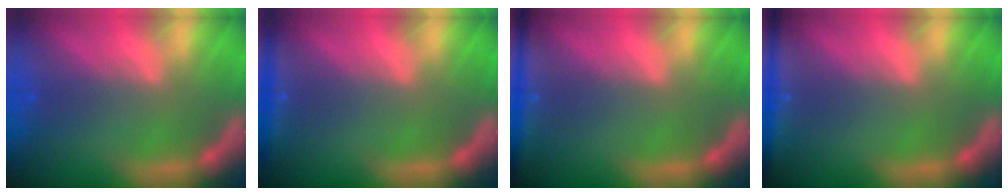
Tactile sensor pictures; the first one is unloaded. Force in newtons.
{"total": 1.9}
{"total": 4.0}
{"total": 4.0}